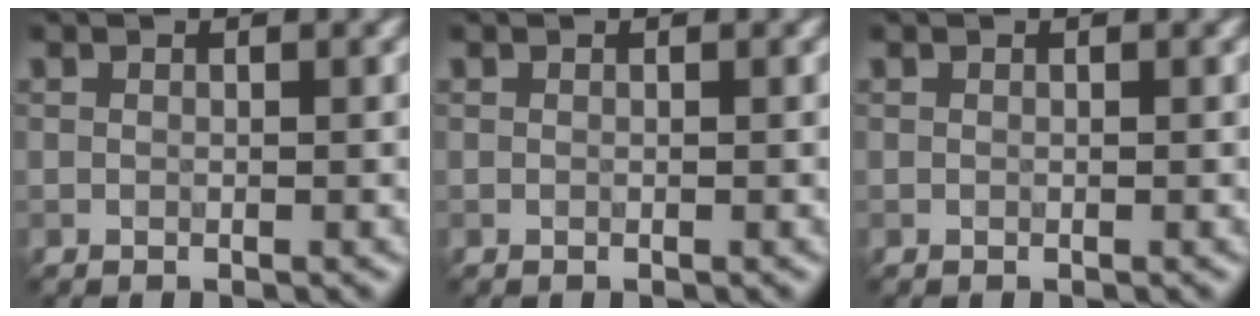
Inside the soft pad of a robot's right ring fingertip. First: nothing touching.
{"total": 0.0}
{"total": 0.0}